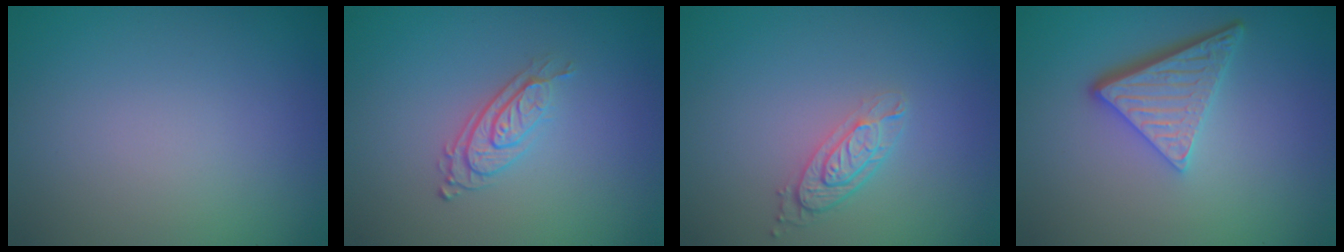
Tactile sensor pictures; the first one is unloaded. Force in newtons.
{"total": 2.8, "press": 2.0, "slide": 1.9}
{"total": 3.0, "press": 2.2, "slide": 2.1}
{"total": 4.7, "press": 3.5, "slide": 3.2}